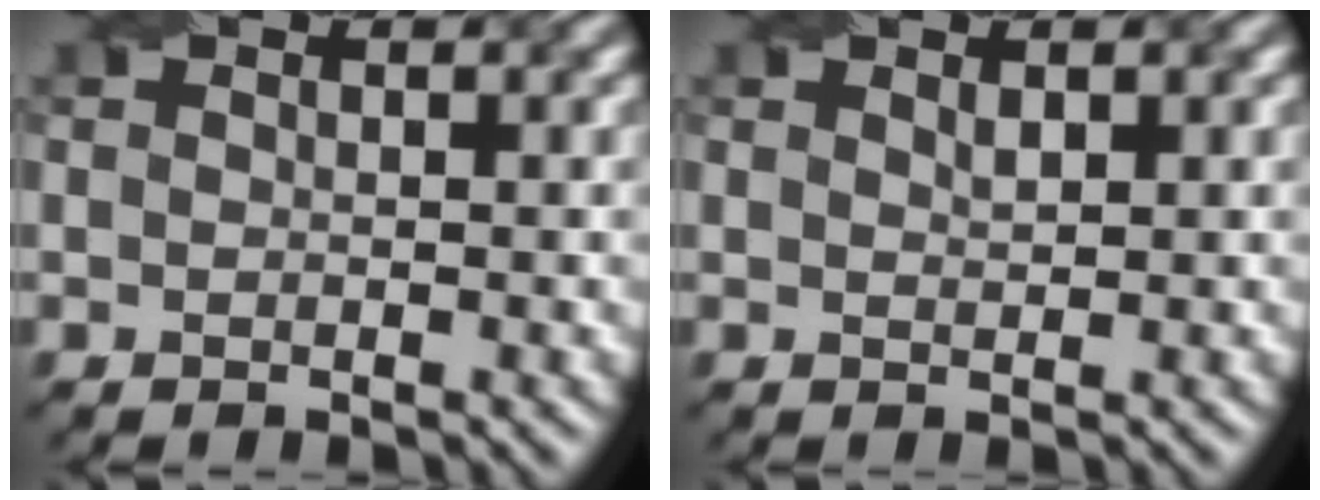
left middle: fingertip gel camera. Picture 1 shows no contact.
{"total": 0.7, "force": [0.5, 0.2, 0.4], "torque": [-0.010, -0.002, 0.011]}